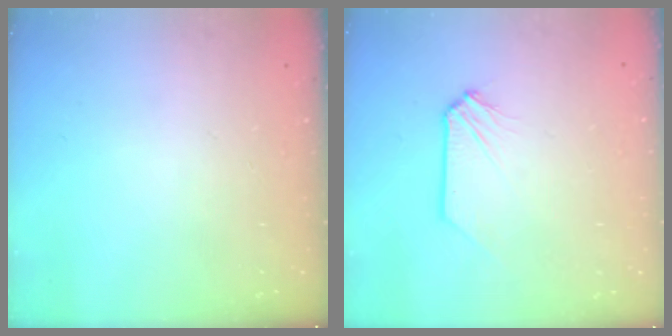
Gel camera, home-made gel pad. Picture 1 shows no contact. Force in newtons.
{"total": 0.0}